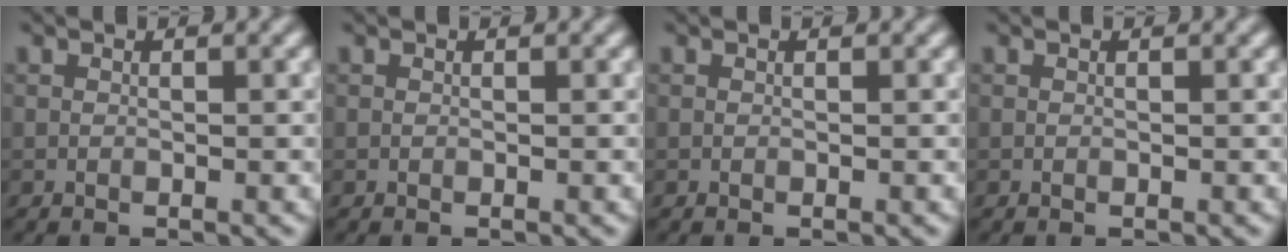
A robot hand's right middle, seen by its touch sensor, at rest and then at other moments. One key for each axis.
{"total": 0.0}
{"total": 0.0}
{"total": 0.0}